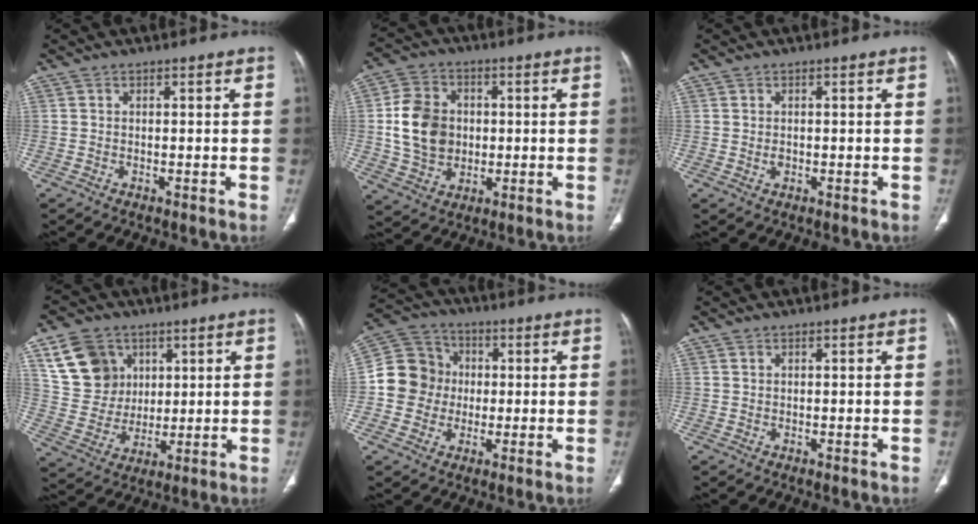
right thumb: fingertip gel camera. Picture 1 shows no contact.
{"total": 12.3, "force": [0.5, 10.0, 7.1], "torque": [-0.111, 0.008, 0.013]}
{"total": 1.2, "force": [-0.1, 0.8, 0.8], "torque": [-0.013, 0.001, 0.000]}
{"total": 13.3, "force": [5.9, 10.8, 5.1], "torque": [-0.068, -0.014, 0.123]}
{"total": 11.1, "force": [-0.4, 10.4, 3.8], "torque": [-0.047, 0.029, -0.015]}
{"total": 0.0}